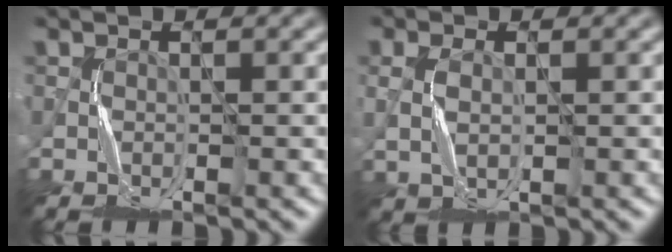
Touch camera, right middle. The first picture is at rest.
{"total": 1.3, "force": [0.1, 0.8, 1.0], "torque": [-0.029, -0.003, 0.007]}